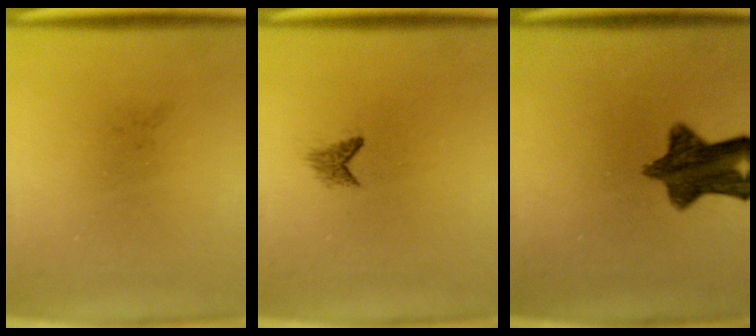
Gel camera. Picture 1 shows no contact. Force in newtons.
{"total": 1.2}
{"total": 10.3}